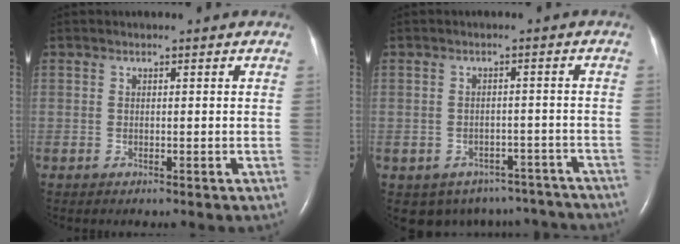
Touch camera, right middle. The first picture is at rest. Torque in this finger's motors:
{"motor_torque": [0.51, -0.67, 0.04, 0.03]}